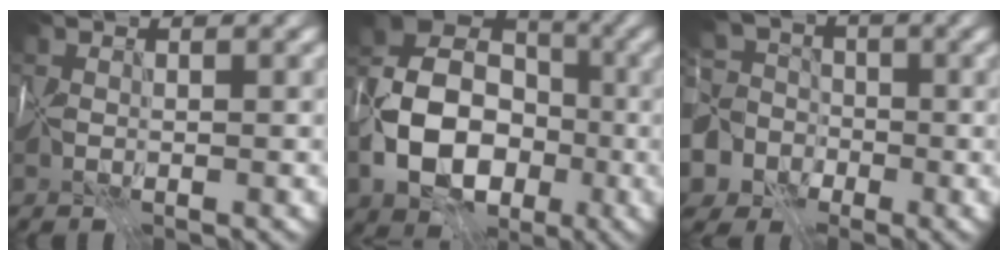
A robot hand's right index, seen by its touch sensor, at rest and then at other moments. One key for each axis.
{"total": 12.0, "fx": -3.1, "fy": 8.6, "fz": 7.7, "tx": -0.146, "ty": -0.010, "tz": -0.063}
{"total": 10.5, "fx": -3.9, "fy": 9.1, "fz": 3.6, "tx": -0.084, "ty": -0.008, "tz": -0.101}